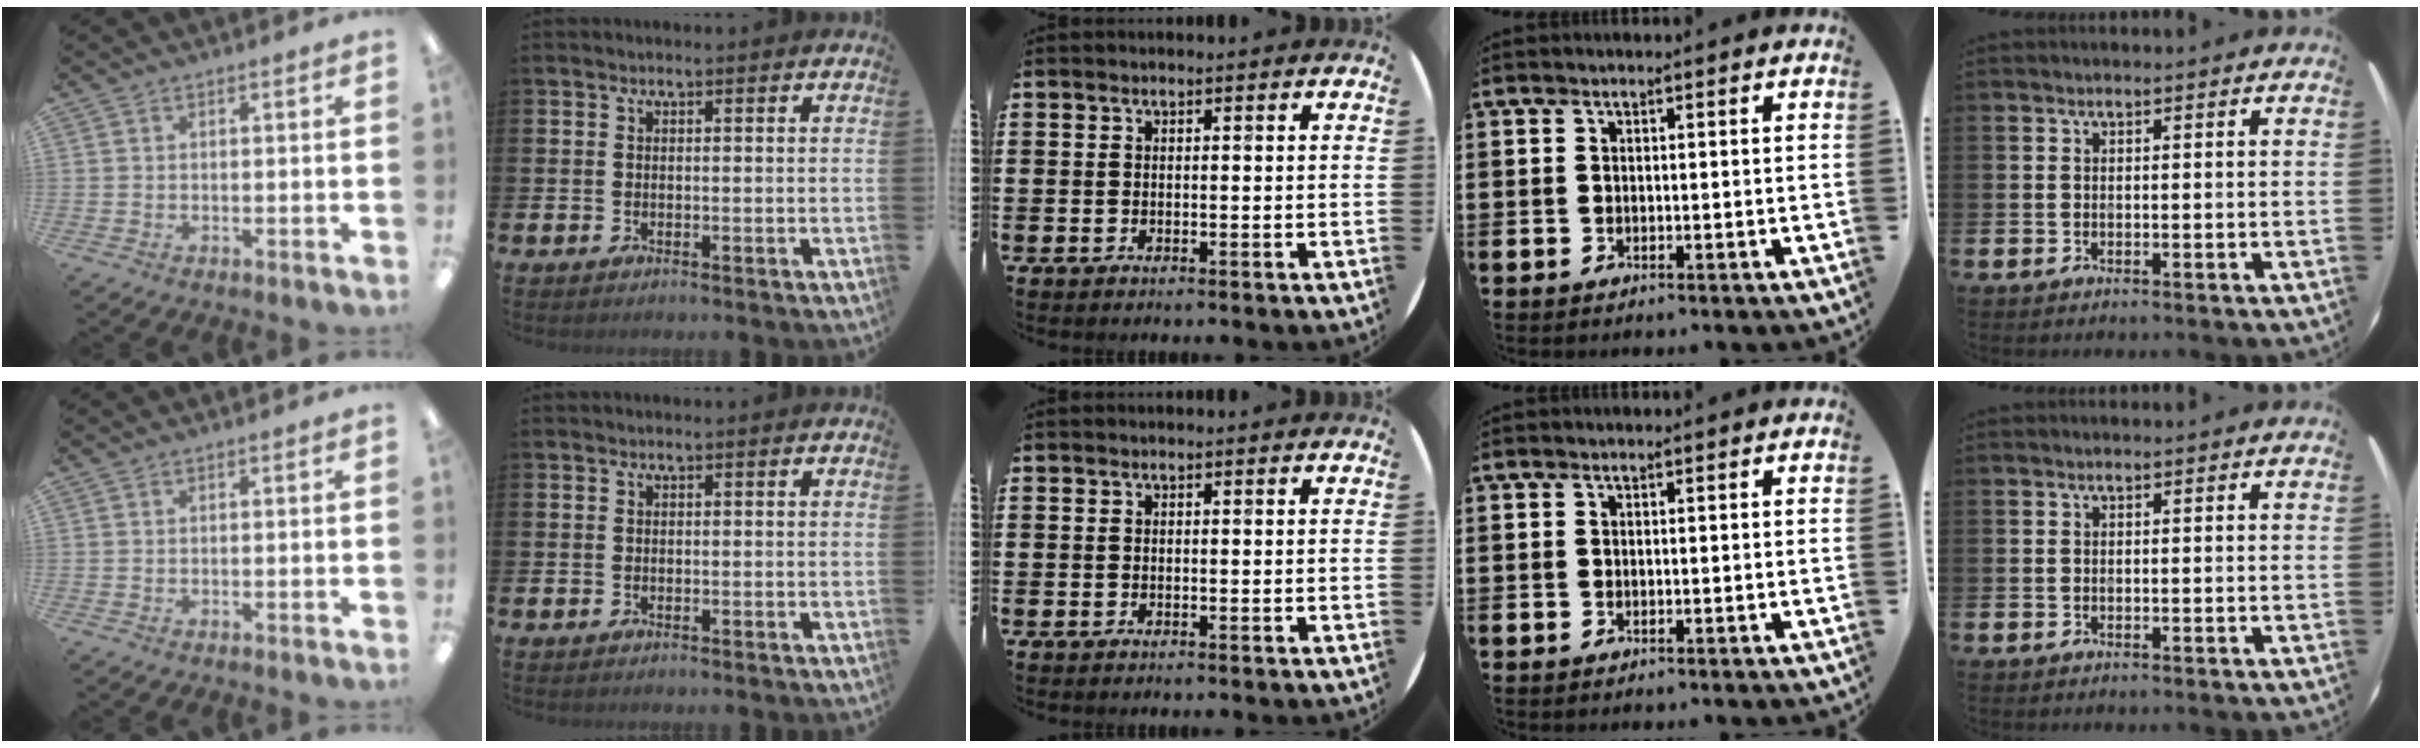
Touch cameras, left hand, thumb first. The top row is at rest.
{}